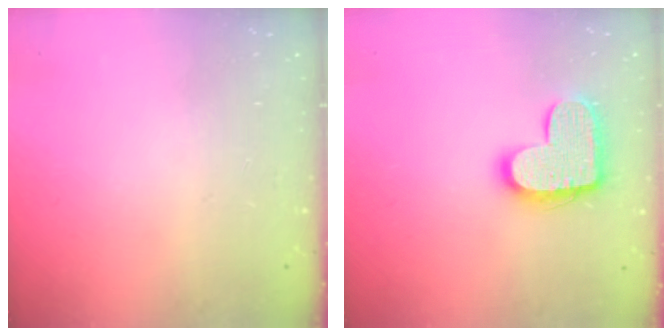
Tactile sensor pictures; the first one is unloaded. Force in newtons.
{"total": 14.6, "press": 14.6, "slide": 0.8}